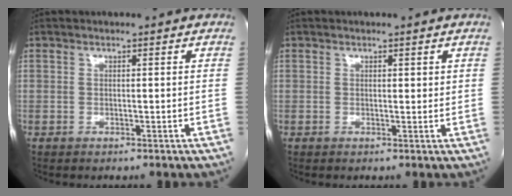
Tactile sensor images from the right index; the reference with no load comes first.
{"total": 0.9, "force": [0.5, 0.5, 0.6], "torque": [-0.004, -0.002, 0.005]}